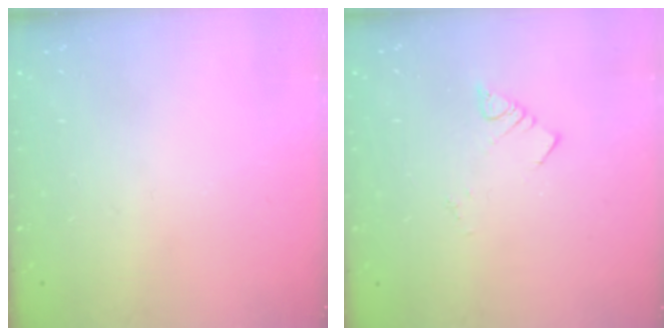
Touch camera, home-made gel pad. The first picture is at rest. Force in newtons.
{"total": 1.9, "press": 1.9, "slide": 0.1}